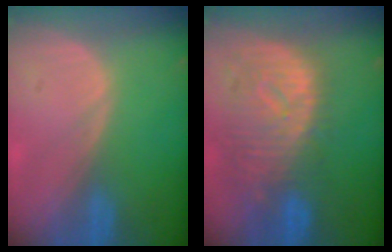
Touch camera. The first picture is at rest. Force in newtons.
{"total": 11.0, "press": 9.6, "slide": 5.4}